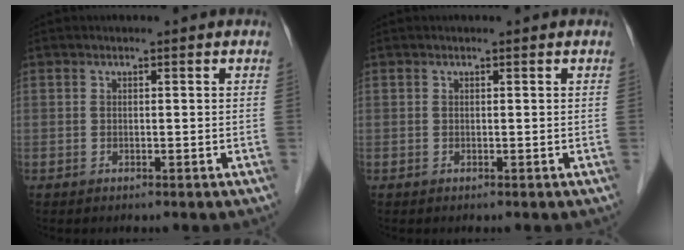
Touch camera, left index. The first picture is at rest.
{"total": 0.0}